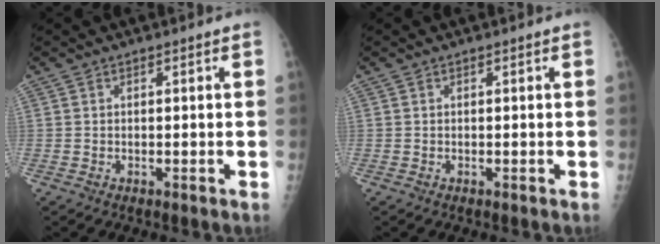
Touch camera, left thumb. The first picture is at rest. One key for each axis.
{"total": 0.0}